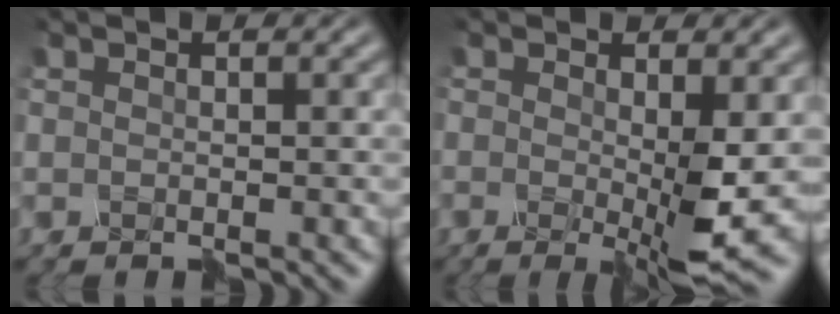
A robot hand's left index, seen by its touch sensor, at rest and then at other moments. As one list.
[{"total": 4.9, "force": [-0.8, 0.6, 4.8], "torque": [-0.091, -0.015, -0.009]}]